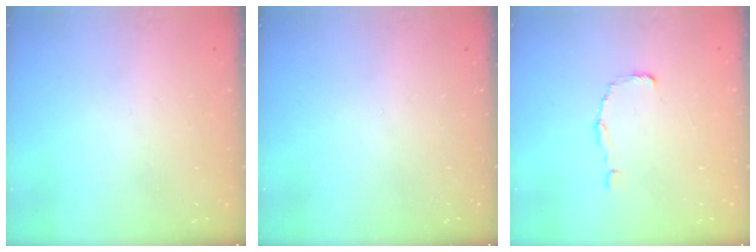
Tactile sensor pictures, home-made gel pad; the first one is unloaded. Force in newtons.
{"total": 0.0}
{"total": 0.7, "press": 0.7, "slide": 0.0}